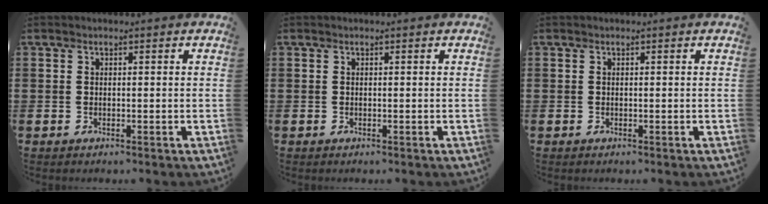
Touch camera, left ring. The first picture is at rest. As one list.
[{"total": 0.0}, {"total": 0.0}]